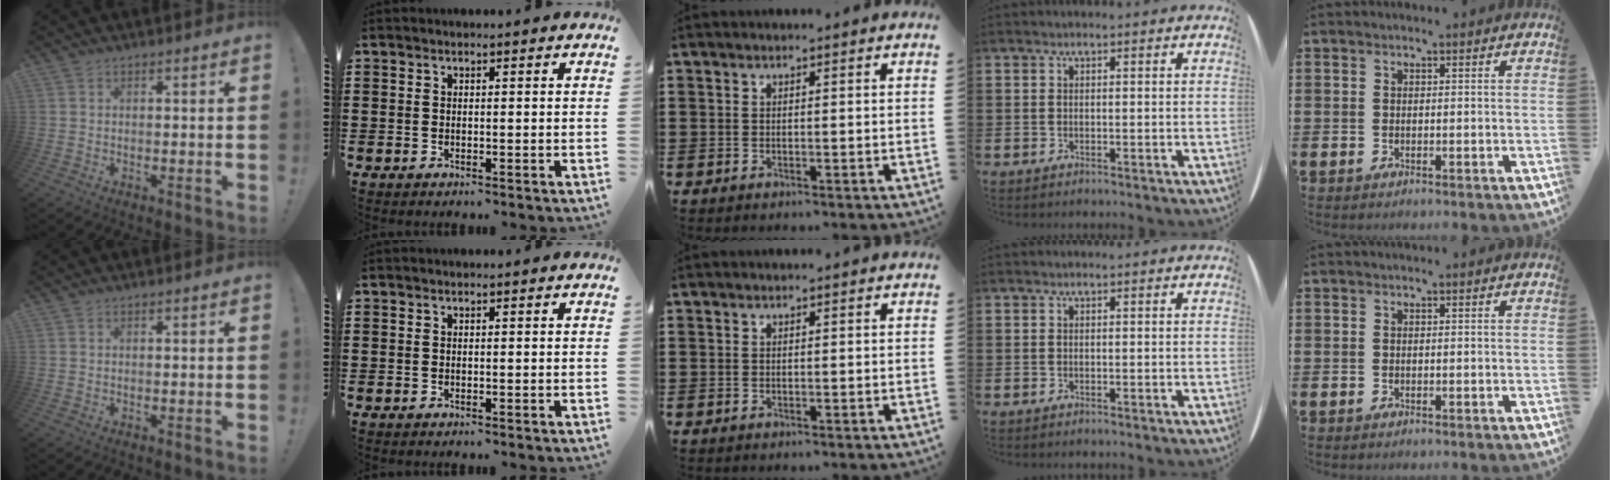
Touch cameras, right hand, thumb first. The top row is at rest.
{}